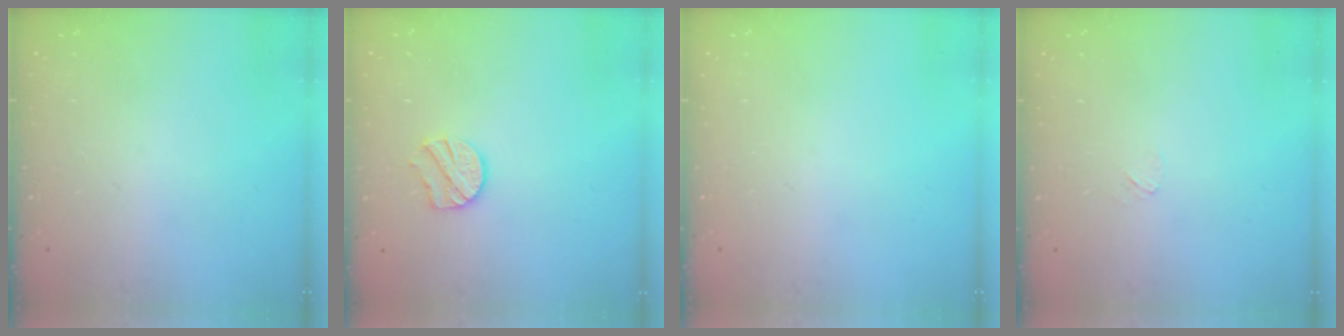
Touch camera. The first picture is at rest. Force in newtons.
{"total": 9.5, "press": 9.5, "slide": 0.7}
{"total": 0.0}
{"total": 3.1, "press": 3.1, "slide": 0.4}